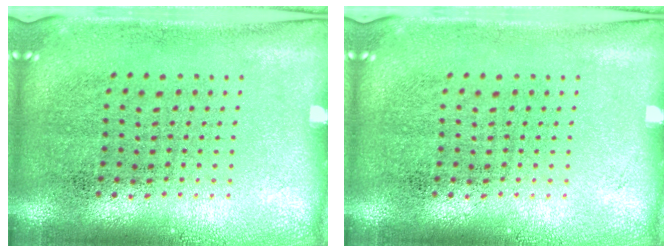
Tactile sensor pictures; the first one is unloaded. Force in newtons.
{"total": 0.0}